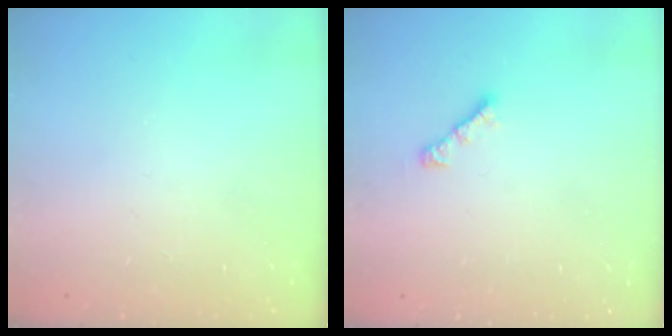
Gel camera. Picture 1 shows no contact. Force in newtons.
{"total": 4.1, "press": 4.0, "slide": 0.7}